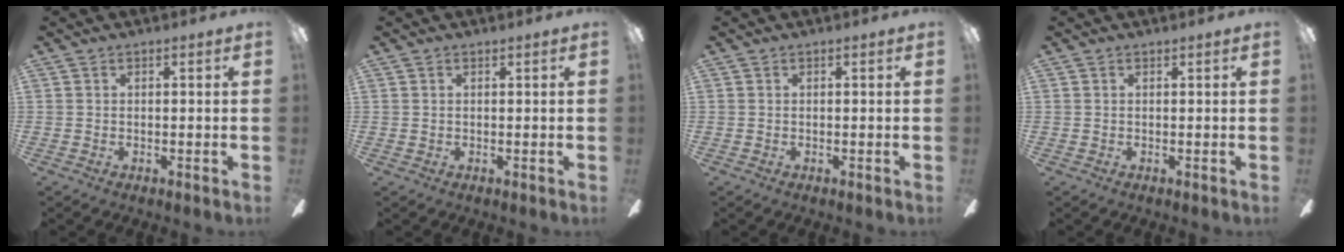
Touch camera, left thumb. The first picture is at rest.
{"total": 0.0}
{"total": 0.0}
{"total": 0.0}